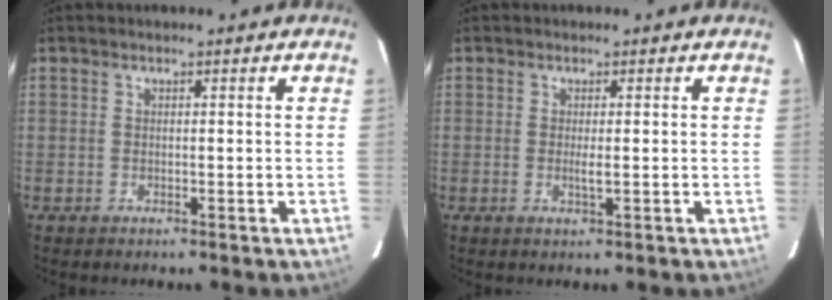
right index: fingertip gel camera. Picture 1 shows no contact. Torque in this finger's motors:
{"motor_torque": [0.39, 0.13, 0.20, 0.04]}